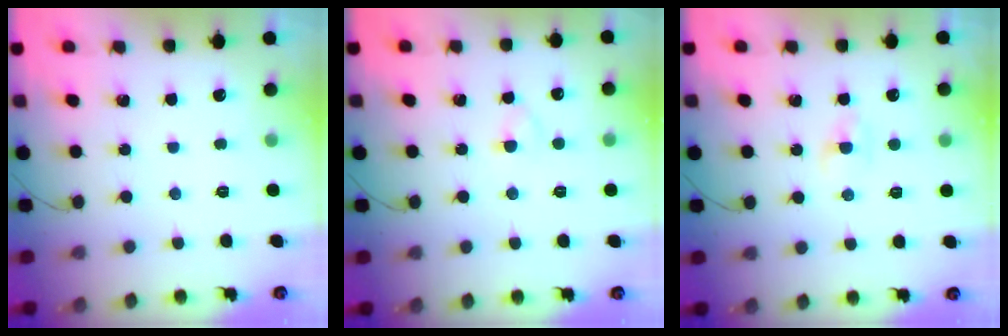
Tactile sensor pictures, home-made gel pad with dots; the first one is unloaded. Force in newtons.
{"total": 2.8, "press": 2.6, "slide": 1.1}
{"total": 1.2, "press": 1.0, "slide": 0.6}